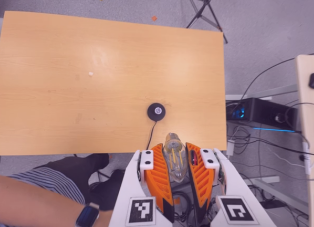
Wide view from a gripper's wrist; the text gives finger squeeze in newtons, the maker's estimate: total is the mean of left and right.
{"total": 20.3, "left": 24.8, "right": 15.8}